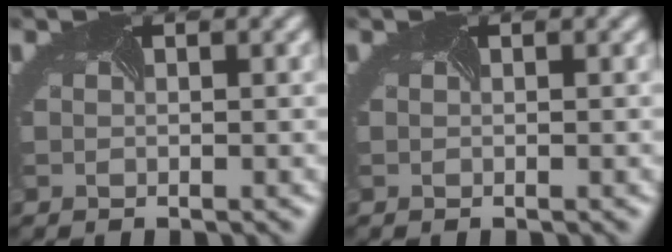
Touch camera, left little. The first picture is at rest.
{"total": 0.0}